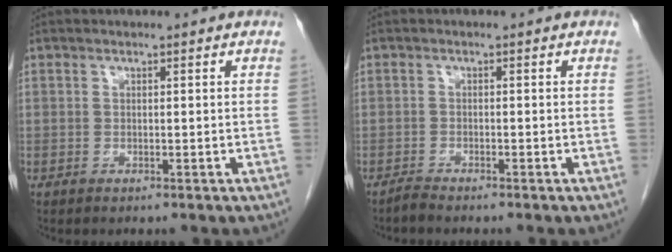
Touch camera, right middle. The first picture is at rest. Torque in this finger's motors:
{"motor_torque": [0.22, -0.08, -0.01, 0.00]}